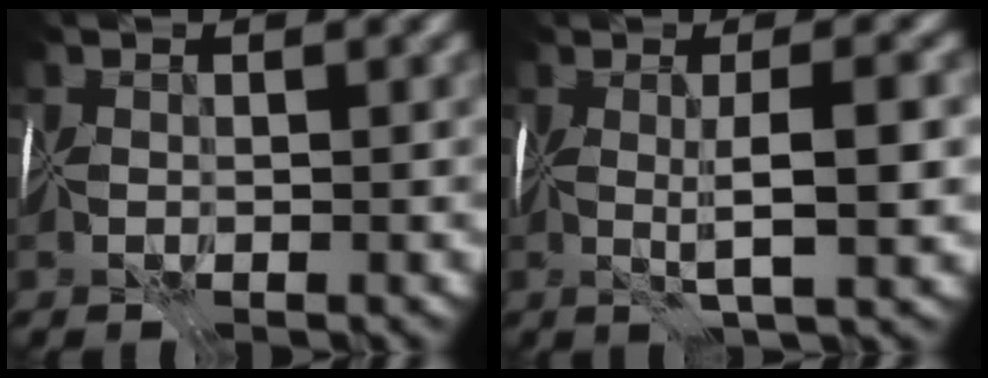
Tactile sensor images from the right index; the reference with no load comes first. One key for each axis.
{"total": 3.9, "fx": 0.1, "fy": -0.7, "fz": 3.8, "tx": -0.055, "ty": 0.000, "tz": 0.006}